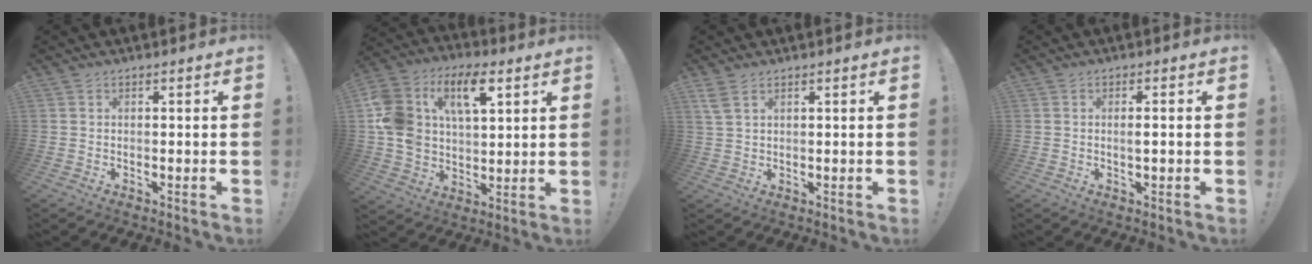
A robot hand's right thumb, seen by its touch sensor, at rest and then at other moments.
{"total": 16.9, "force": [6.9, 11.2, 10.7], "torque": [-0.204, -0.019, 0.125]}
{"total": 3.8, "force": [2.2, 1.6, 2.7], "torque": [-0.058, -0.001, 0.043]}
{"total": 1.9, "force": [-0.2, 0.2, 1.9], "torque": [-0.032, 0.000, -0.006]}